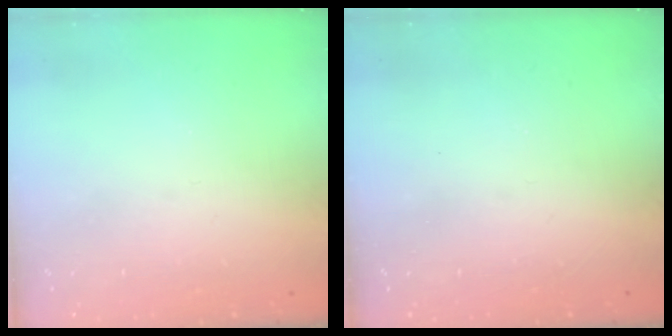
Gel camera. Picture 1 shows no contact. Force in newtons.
{"total": 2.5, "press": 2.4, "slide": 0.4}